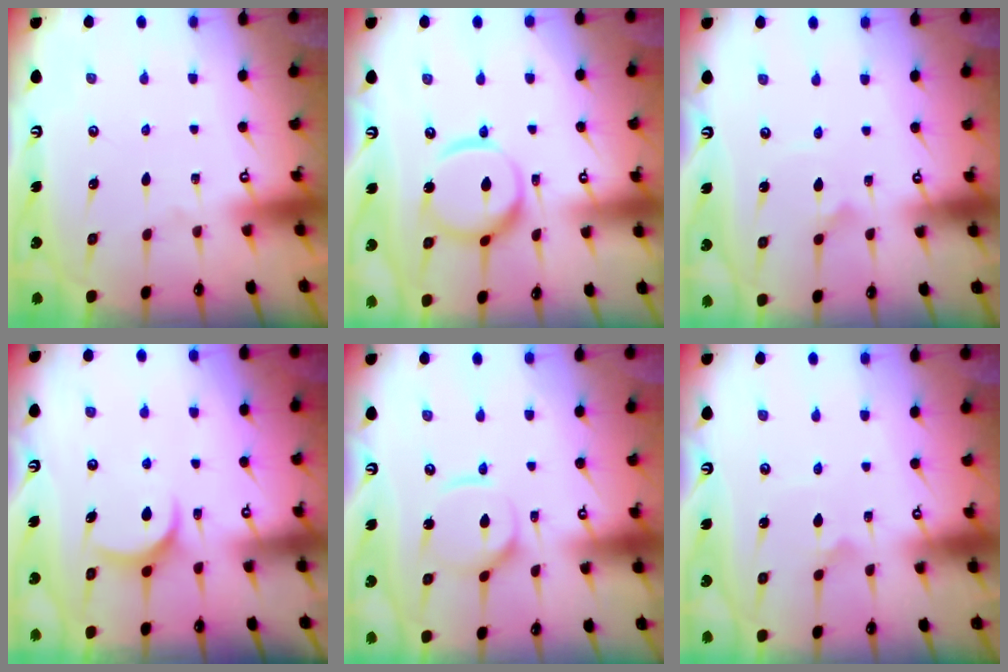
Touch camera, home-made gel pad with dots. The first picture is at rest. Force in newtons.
{"total": 14.0, "press": 13.9, "slide": 1.4}
{"total": 2.7, "press": 2.7, "slide": 0.2}
{"total": 7.9, "press": 7.9, "slide": 0.3}
{"total": 9.0, "press": 9.0, "slide": 0.7}
{"total": 2.9, "press": 2.9, "slide": 0.2}